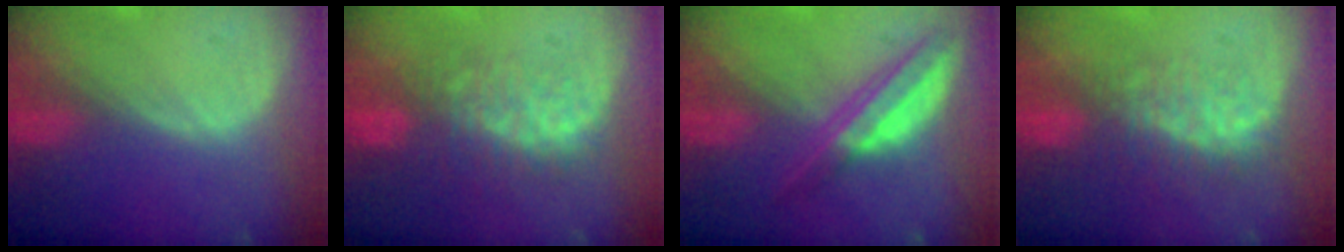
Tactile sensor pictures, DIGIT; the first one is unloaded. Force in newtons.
{"total": 9.1, "press": 8.0, "slide": 4.5}
{"total": 6.7, "press": 5.6, "slide": 3.7}
{"total": 7.6, "press": 7.1, "slide": 2.9}